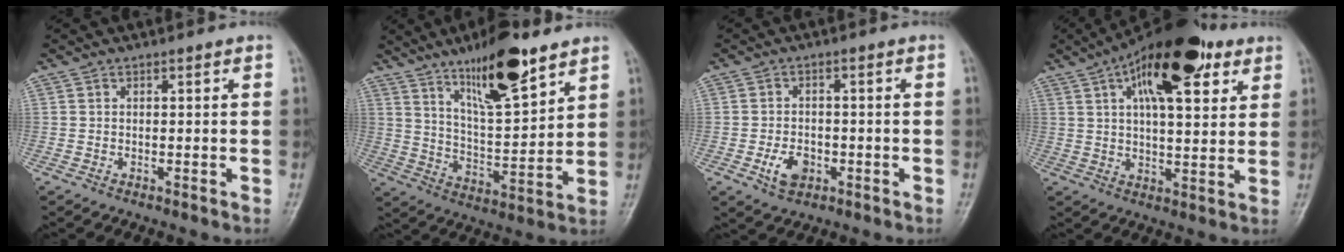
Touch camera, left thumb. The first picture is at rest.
{"total": 15.6, "force": [10.1, 4.2, 11.1], "torque": [-0.165, -0.061, 0.180]}
{"total": 5.1, "force": [-1.9, 3.4, 3.2], "torque": [-0.048, 0.007, -0.031]}
{"total": 19.7, "force": [9.4, 8.2, 15.3], "torque": [-0.214, -0.009, 0.145]}